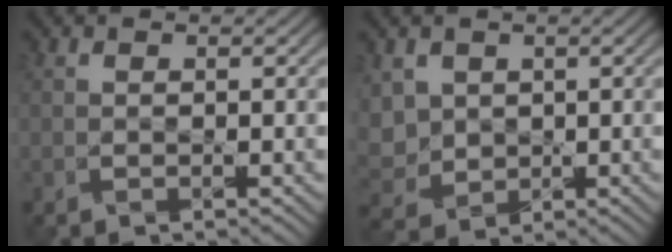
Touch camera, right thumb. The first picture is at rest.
{"total": 5.0, "force": [1.2, 4.1, 2.6], "torque": [-0.114, 0.000, 0.023]}